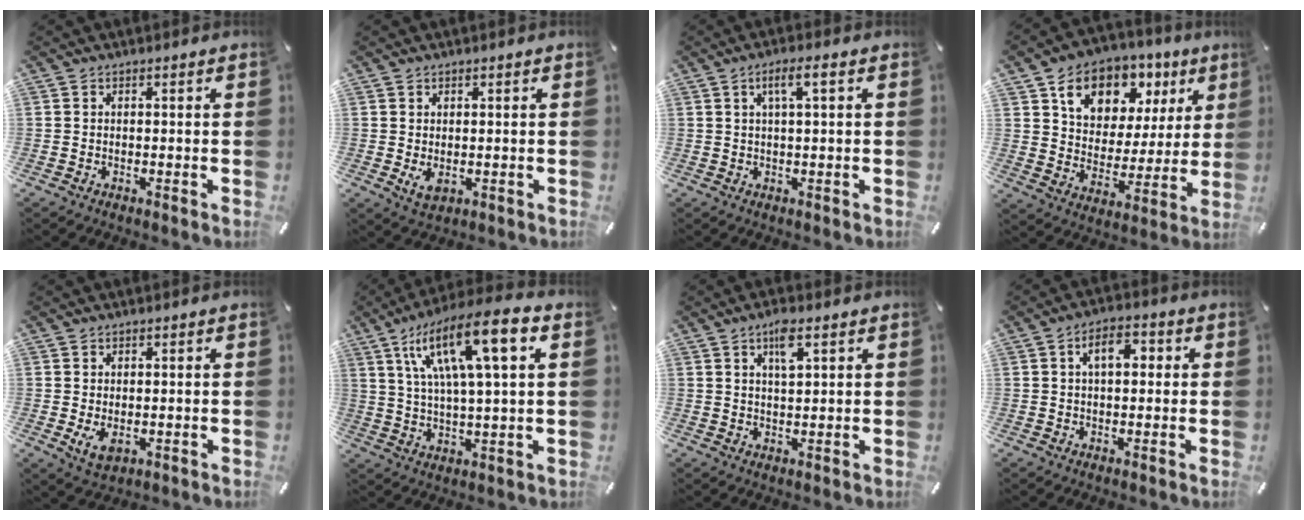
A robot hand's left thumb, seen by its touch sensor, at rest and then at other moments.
{"total": 2.6, "force": [-0.1, 1.7, 2.0], "torque": [-0.042, -0.006, -0.005]}
{"total": 4.3, "force": [1.4, 0.6, 4.0], "torque": [-0.078, 0.002, 0.021]}
{"total": 13.1, "force": [6.9, 9.9, 5.1], "torque": [-0.083, -0.033, 0.125]}
{"total": 3.4, "force": [-0.4, 2.2, 2.6], "torque": [-0.059, -0.007, -0.010]}
{"total": 16.4, "force": [7.3, 4.3, 14.1], "torque": [-0.272, -0.011, 0.114]}
{"total": 5.0, "force": [2.7, 1.5, 4.0], "torque": [-0.078, 0.001, 0.044]}
{"total": 6.0, "force": [1.2, 3.5, 4.8], "torque": [-0.073, 0.005, 0.012]}